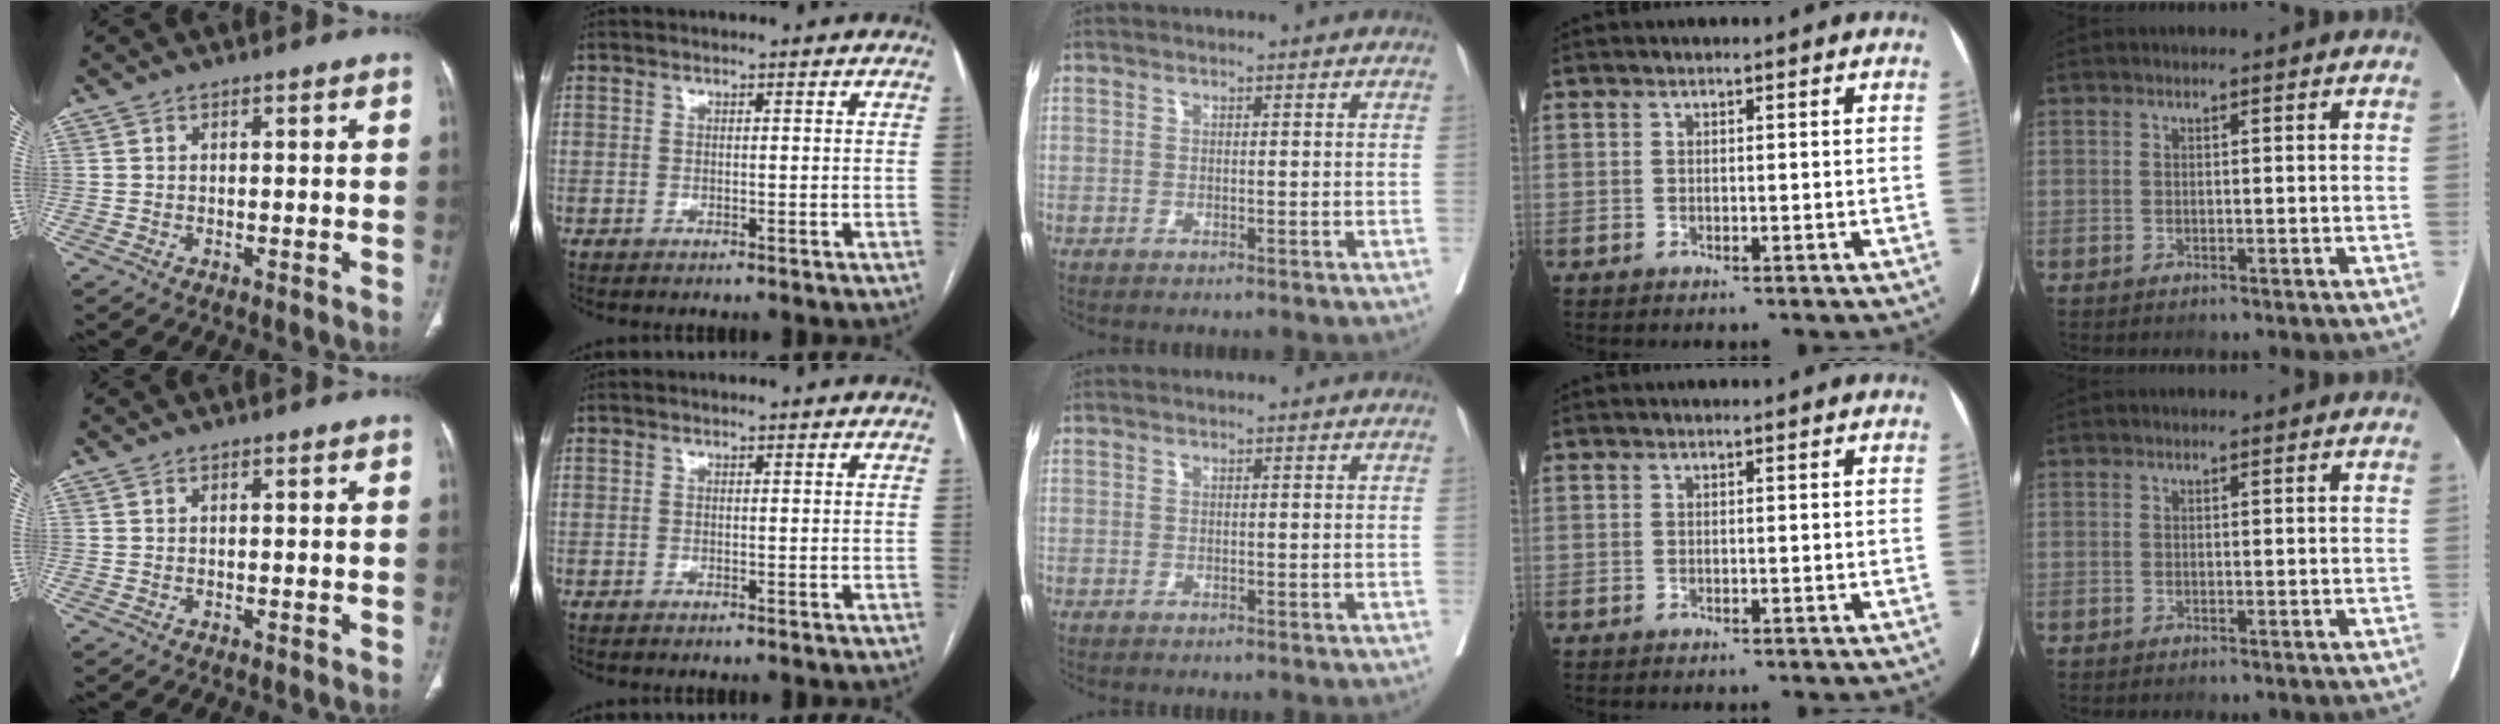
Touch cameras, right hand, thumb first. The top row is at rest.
{}